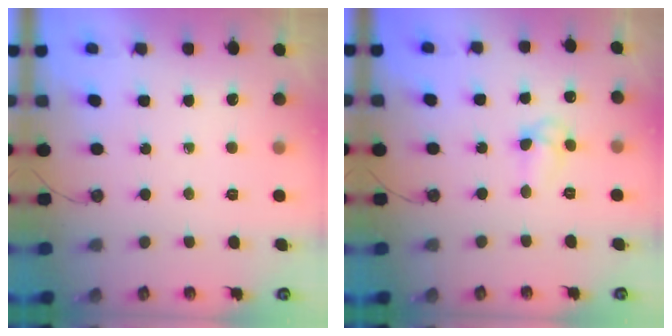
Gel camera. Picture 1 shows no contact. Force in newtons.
{"total": 5.7, "press": 5.7, "slide": 0.4}